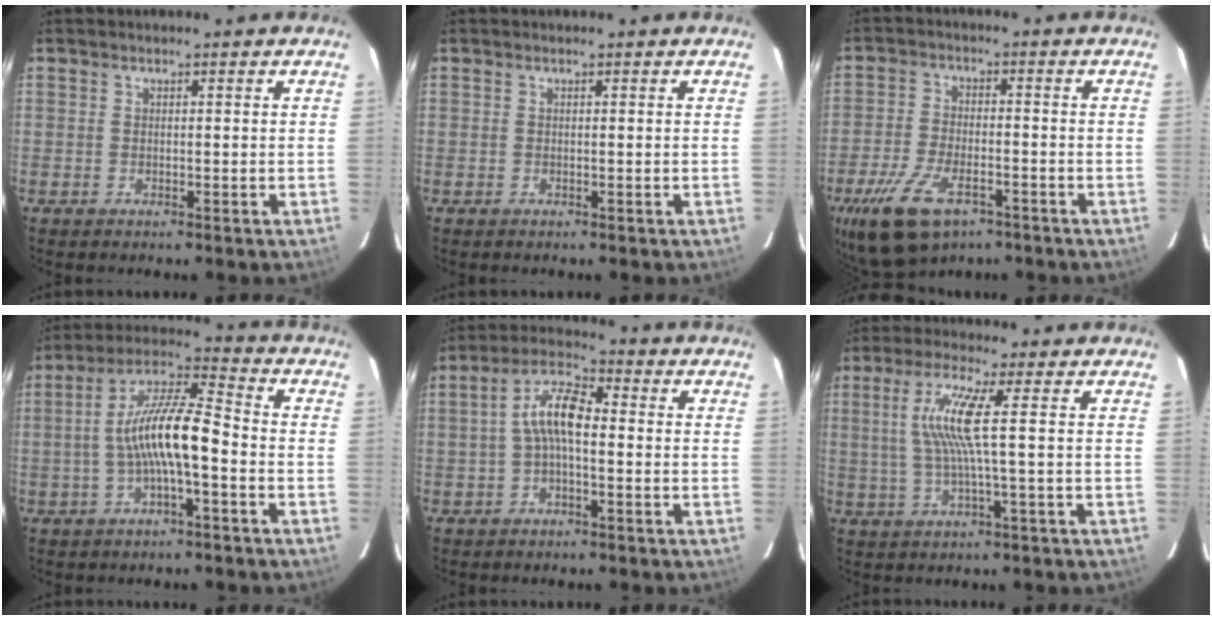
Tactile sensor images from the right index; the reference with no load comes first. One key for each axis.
{"total": 0.0}
{"total": 13.8, "fx": -8.4, "fy": 6.5, "fz": 8.9, "tx": -0.204, "ty": -0.027, "tz": -0.151}
{"total": 11.6, "fx": -2.5, "fy": 2.4, "fz": 11.1, "tx": -0.213, "ty": 0.018, "tz": -0.045}
{"total": 7.2, "fx": -0.6, "fy": 2.6, "fz": 6.7, "tx": -0.140, "ty": 0.024, "tz": -0.015}
{"total": 7.9, "fx": 0.9, "fy": -1.0, "fz": 7.8, "tx": -0.154, "ty": -0.003, "tz": 0.024}